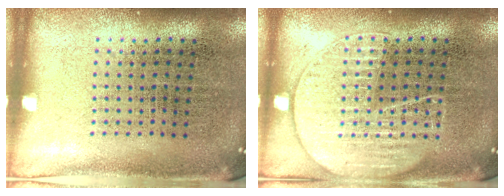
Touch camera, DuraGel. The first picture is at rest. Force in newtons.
{"total": 2.6, "press": 2.6, "slide": 0.3}